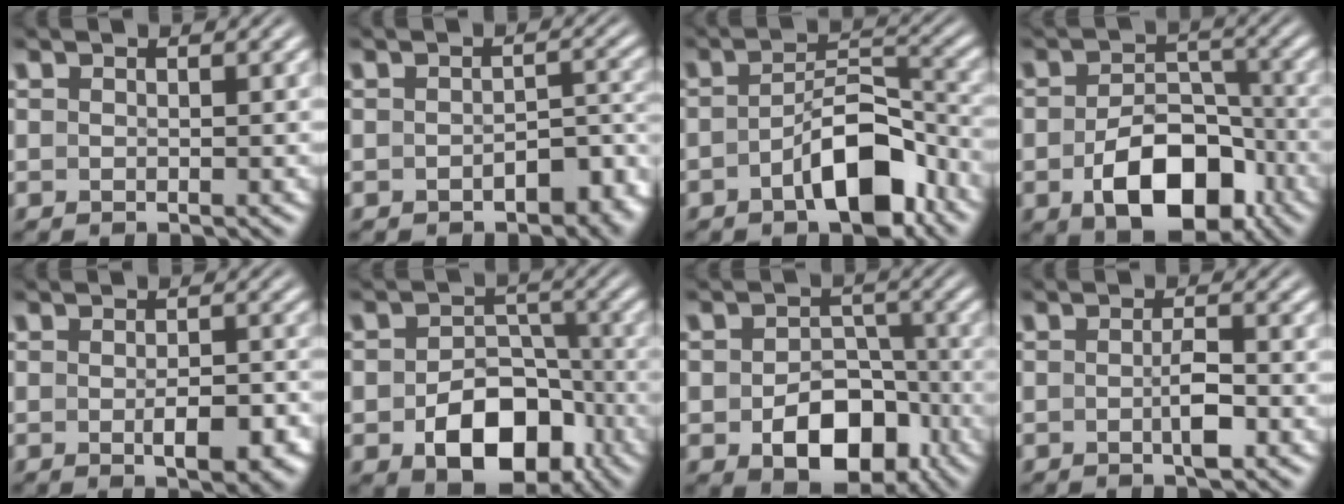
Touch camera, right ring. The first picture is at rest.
{"total": 3.5, "force": [-2.4, 1.3, 2.2], "torque": [-0.017, -0.001, -0.033]}
{"total": 5.7, "force": [-3.2, 2.2, 4.2], "torque": [-0.052, -0.009, -0.047]}
{"total": 7.7, "force": [-3.7, 4.2, 5.3], "torque": [-0.074, -0.019, -0.050]}
{"total": 3.5, "force": [-1.5, 1.3, 2.9], "torque": [-0.035, -0.010, -0.021]}
{"total": 7.2, "force": [-3.6, 4.5, 4.3], "torque": [-0.053, -0.021, -0.048]}
{"total": 6.5, "force": [-3.1, 4.2, 3.8], "torque": [-0.044, -0.027, -0.036]}
{"total": 2.2, "force": [-0.8, 0.4, 2.0], "torque": [-0.027, -0.001, -0.016]}